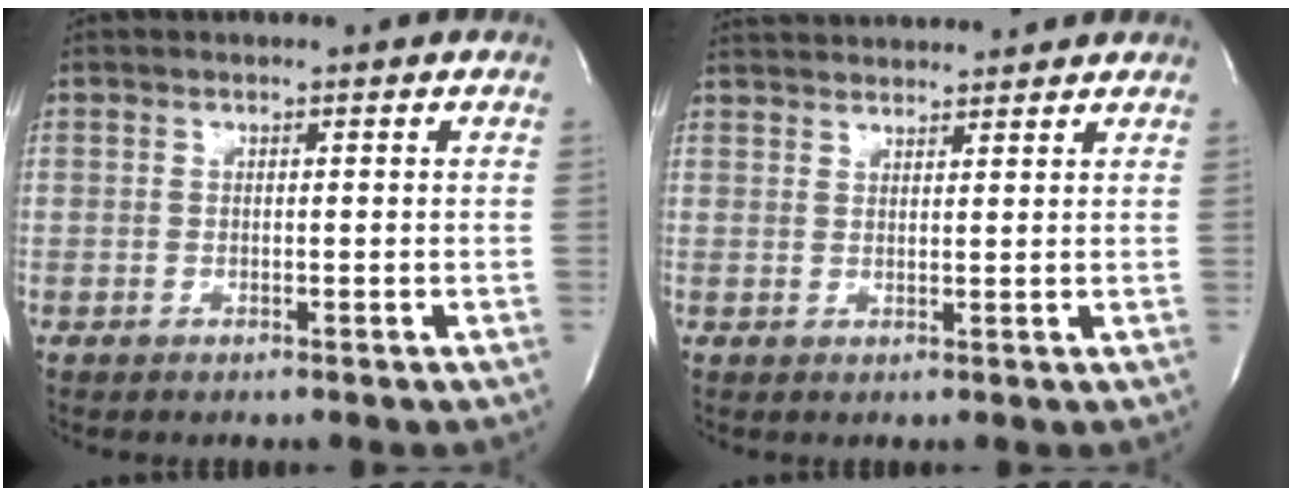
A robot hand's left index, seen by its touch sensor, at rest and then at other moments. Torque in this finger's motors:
{"motor_torque": [-0.50, -0.31, 0.51, 0.13]}